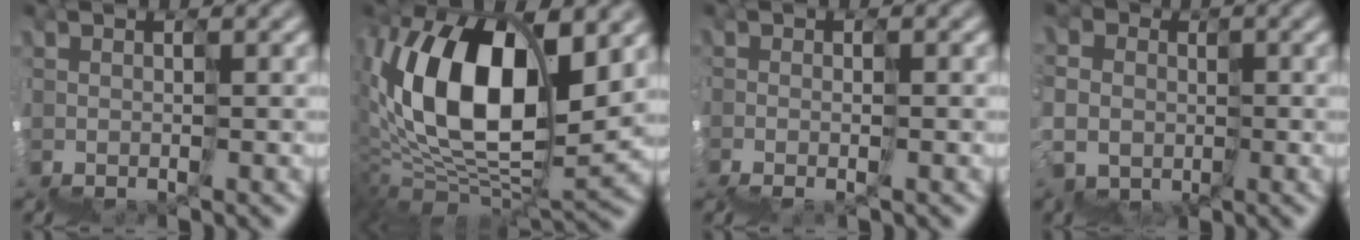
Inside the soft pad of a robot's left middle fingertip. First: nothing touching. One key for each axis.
{"total": 8.8, "fx": 3.1, "fy": 4.4, "fz": 6.9, "tx": -0.119, "ty": 0.017, "tz": 0.041}
{"total": 2.8, "fx": -1.0, "fy": 1.2, "fz": 2.3, "tx": -0.022, "ty": -0.011, "tz": -0.006}
{"total": 3.9, "fx": -0.5, "fy": 3.3, "fz": -2.0, "tx": 0.030, "ty": 0.005, "tz": -0.024}